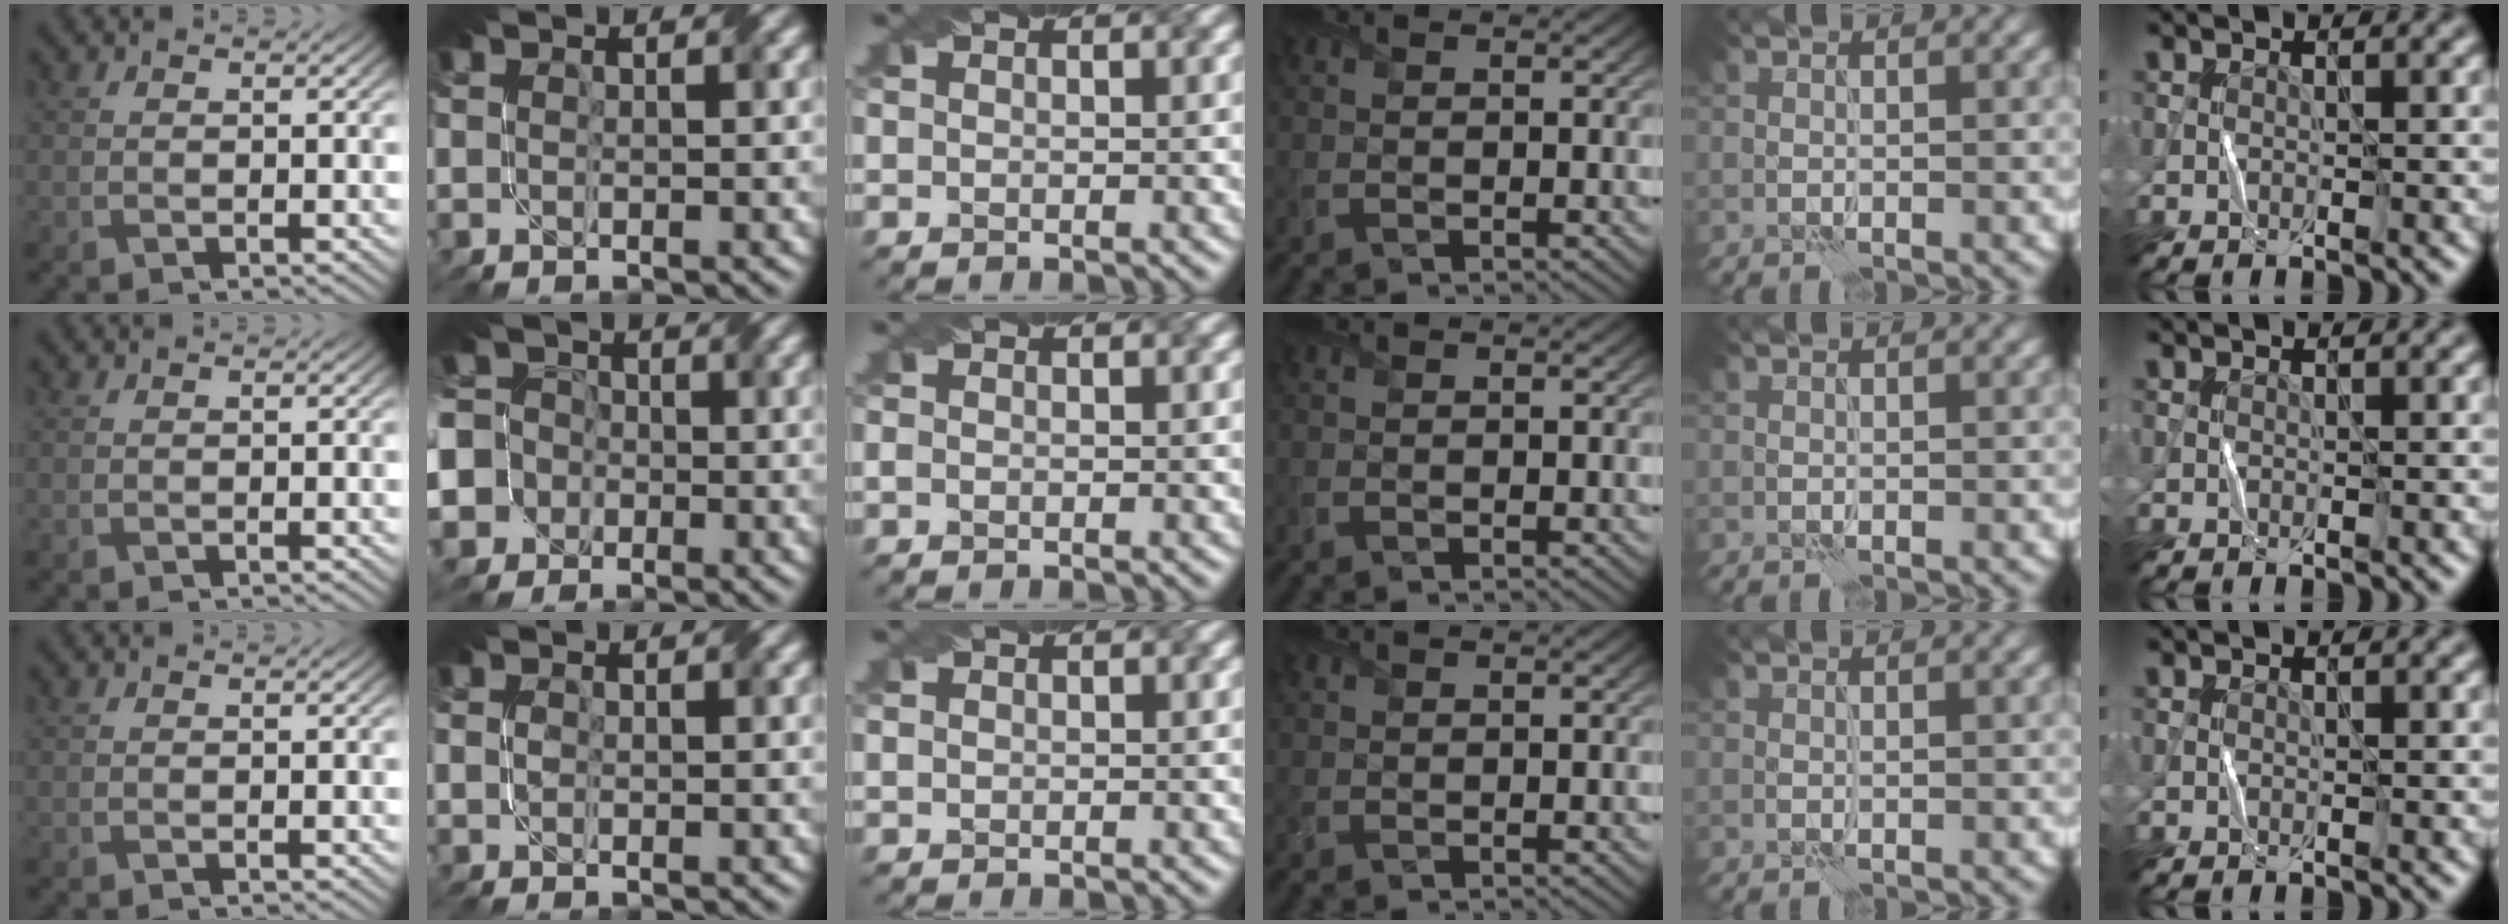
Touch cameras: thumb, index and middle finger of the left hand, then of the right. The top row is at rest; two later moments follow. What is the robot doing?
{"motion": "fold", "object": "paper"}